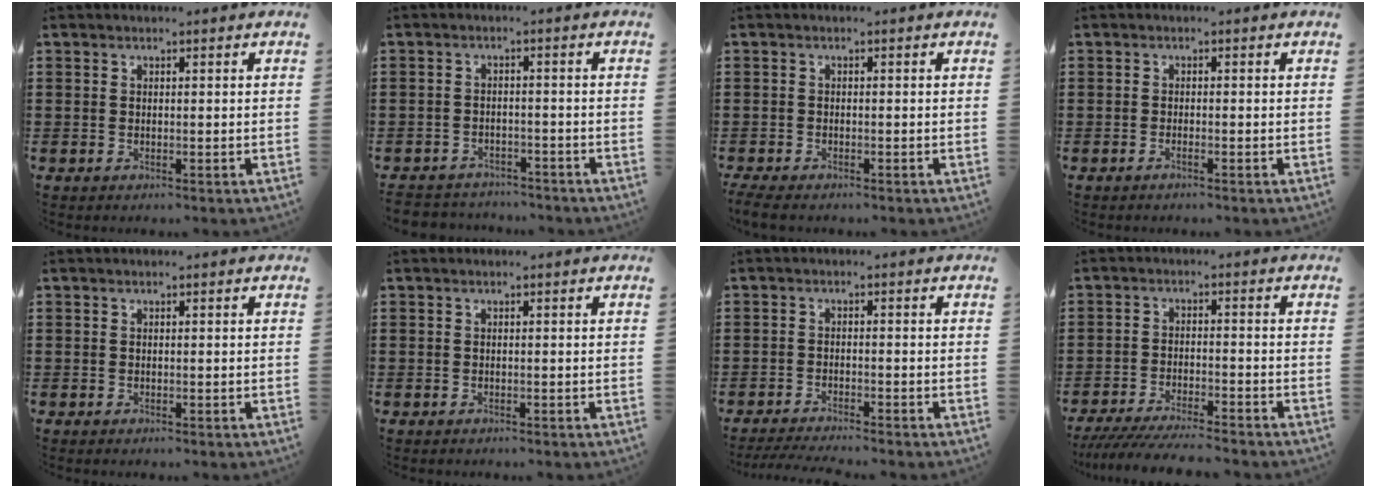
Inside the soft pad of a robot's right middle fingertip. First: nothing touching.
{"total": 2.9, "force": [-2.8, 0.5, -0.2], "torque": [-0.005, -0.002, -0.062]}
{"total": 1.4, "force": [-1.3, 0.2, 0.5], "torque": [-0.019, -0.003, -0.028]}
{"total": 0.8, "force": [-0.6, 0.0, 0.5], "torque": [-0.011, -0.003, -0.010]}
{"total": 0.0}
{"total": 0.0}
{"total": 2.6, "force": [-2.5, -0.1, 0.8], "torque": [-0.020, -0.002, -0.052]}
{"total": 5.1, "force": [-4.9, 0.0, 1.7], "torque": [-0.041, -0.015, -0.097]}